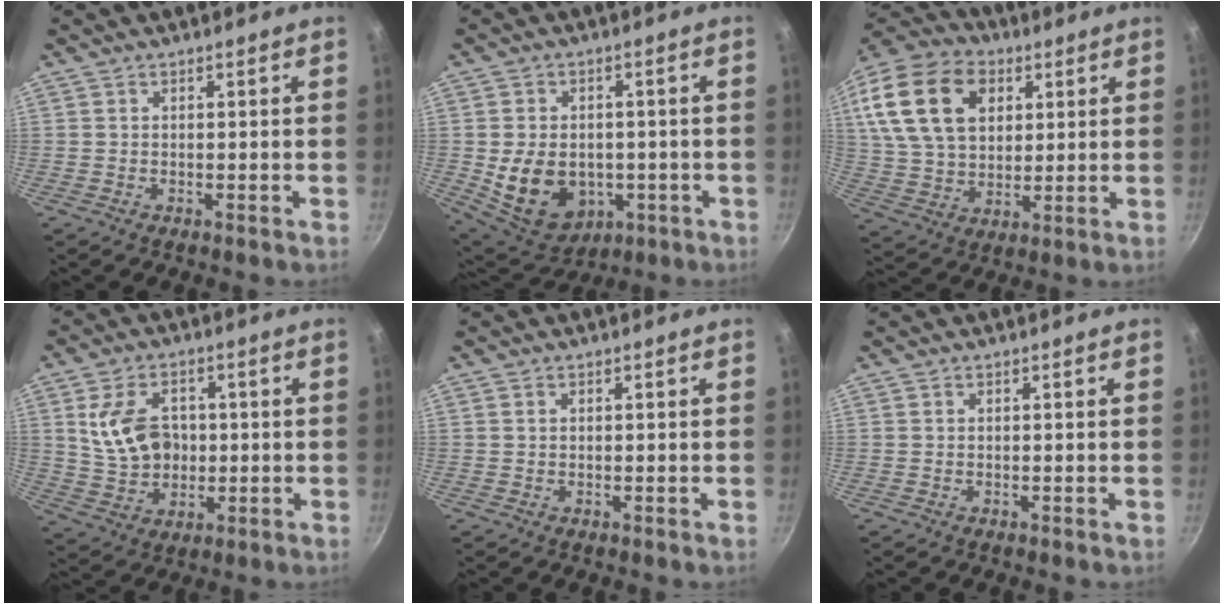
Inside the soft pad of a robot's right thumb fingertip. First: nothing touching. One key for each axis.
{"total": 14.1, "fx": -2.5, "fy": 10.5, "fz": 9.1, "tx": -0.139, "ty": 0.001, "tz": -0.018}
{"total": 21.6, "fx": 7.2, "fy": 14.8, "fz": 14.0, "tx": -0.244, "ty": 0.000, "tz": 0.127}
{"total": 11.8, "fx": 1.5, "fy": 8.7, "fz": 7.8, "tx": -0.120, "ty": -0.001, "tz": 0.035}
{"total": 0.8, "fx": 0.3, "fy": 0.6, "fz": 0.4, "tx": -0.008, "ty": 0.002, "tz": 0.006}
{"total": 0.0}